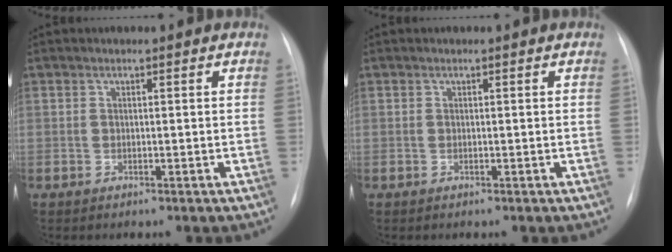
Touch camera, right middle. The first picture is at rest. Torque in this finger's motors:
{"motor_torque": [0.00, 0.00, 0.03, 0.00]}